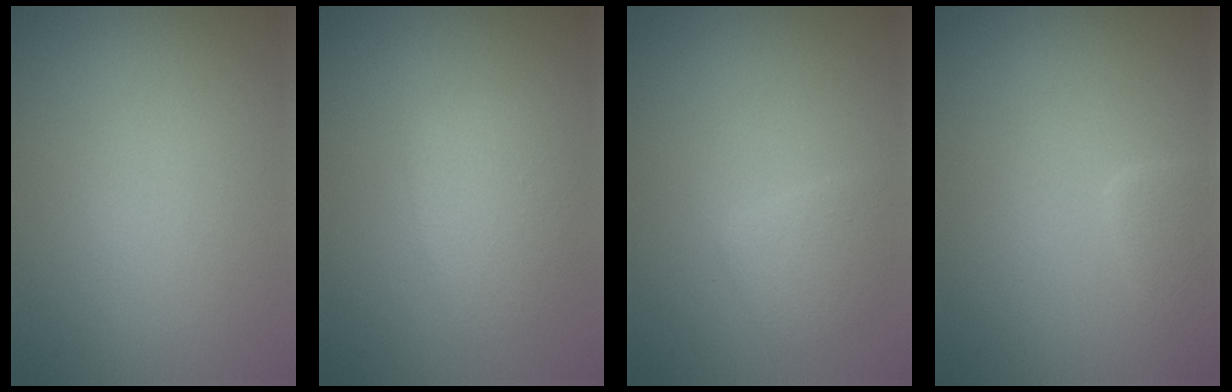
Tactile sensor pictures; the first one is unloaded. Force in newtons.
{"total": 2.5, "press": 2.5, "slide": 0.1}
{"total": 1.5, "press": 1.5, "slide": 0.1}
{"total": 2.4, "press": 2.4, "slide": 0.1}